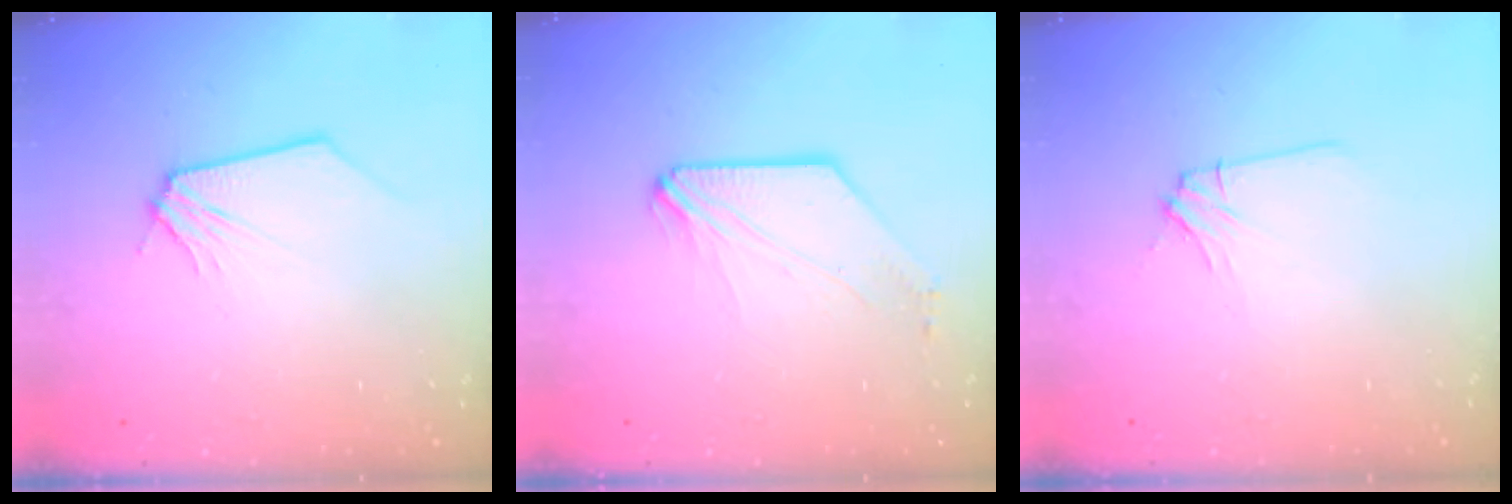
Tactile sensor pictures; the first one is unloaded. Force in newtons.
{"total": 1.3, "press": 1.3, "slide": 0.3}
{"total": 3.6, "press": 3.5, "slide": 0.5}